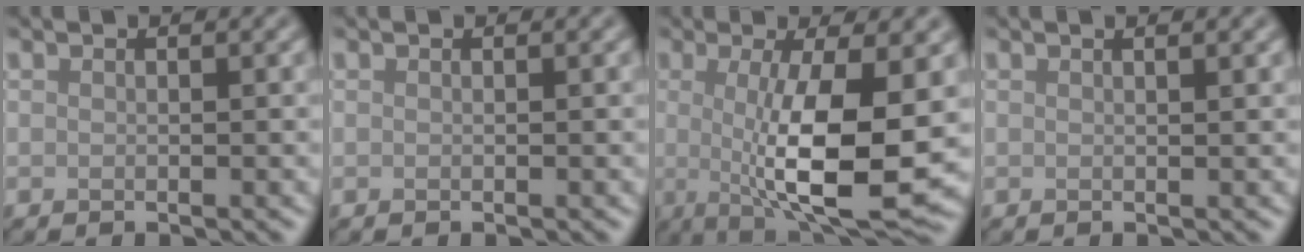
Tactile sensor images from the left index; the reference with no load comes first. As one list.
[{"total": 0.0}, {"total": 9.9, "force": [-0.4, 2.6, 9.6], "torque": [-0.147, -0.017, -0.004]}, {"total": 1.2, "force": [0.7, 0.4, 1.0], "torque": [-0.009, 0.001, 0.004]}]